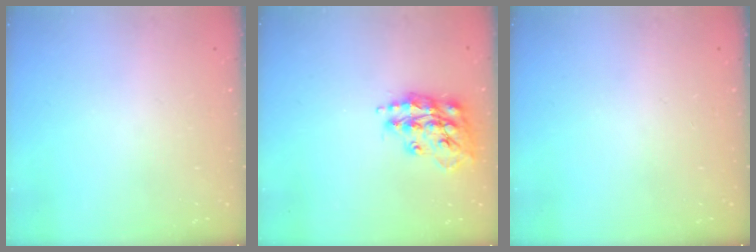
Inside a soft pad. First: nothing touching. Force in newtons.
{"total": 15.3, "press": 15.2, "slide": 1.4}
{"total": 0.0}